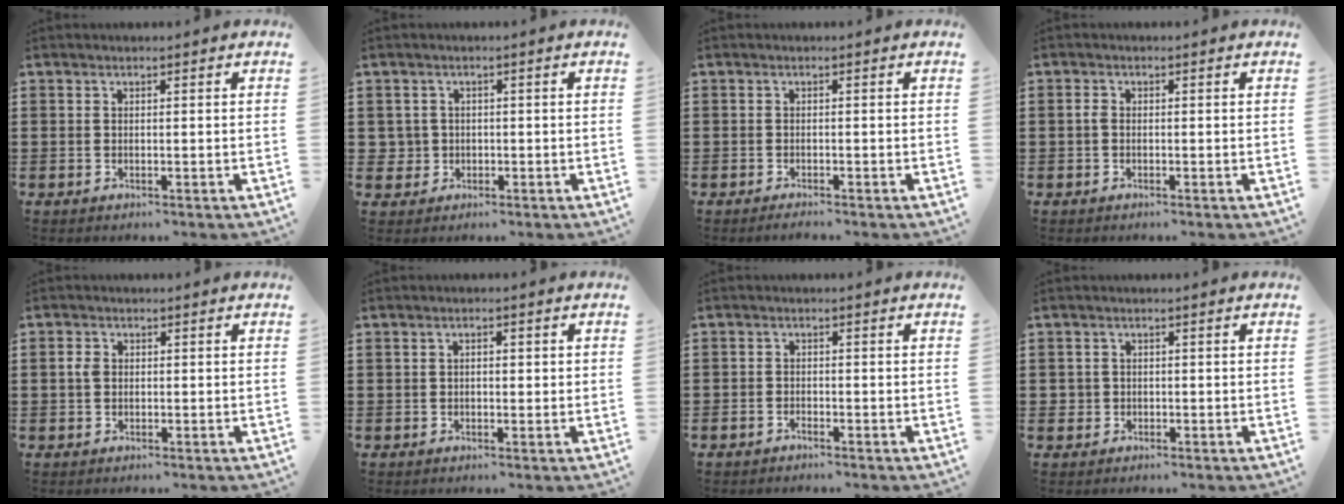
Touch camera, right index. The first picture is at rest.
{"total": 2.3, "force": [-0.5, 2.2, 0.3], "torque": [-0.016, 0.005, -0.014]}
{"total": 0.8, "force": [-0.8, -0.1, 0.2], "torque": [-0.006, -0.003, -0.015]}
{"total": 1.0, "force": [-0.4, 0.6, 0.6], "torque": [-0.022, -0.003, -0.011]}
{"total": 1.7, "force": [-0.1, 1.3, 1.1], "torque": [-0.031, 0.003, -0.005]}
{"total": 1.6, "force": [0.0, 0.9, 1.3], "torque": [-0.027, 0.006, -0.002]}
{"total": 1.3, "force": [-1.3, 0.2, 0.0], "torque": [-0.005, 0.003, -0.027]}
{"total": 1.6, "force": [-0.5, 1.5, 0.2], "torque": [-0.009, 0.004, -0.013]}